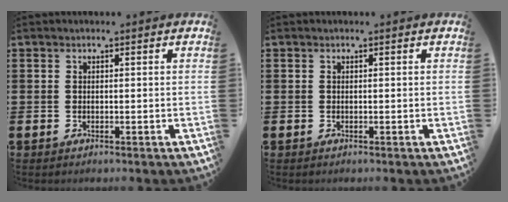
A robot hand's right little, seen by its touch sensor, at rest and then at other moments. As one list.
[{"total": 0.0}]